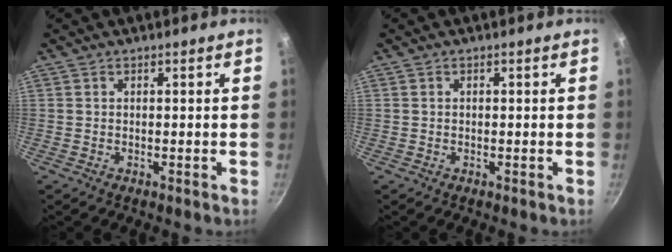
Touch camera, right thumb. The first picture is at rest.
{"total": 0.0}